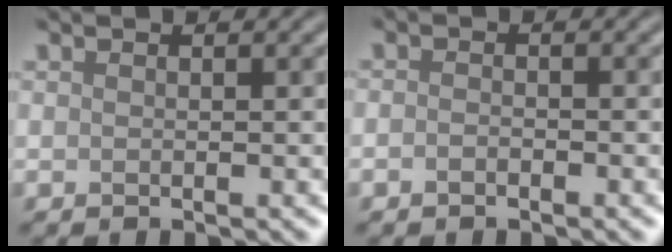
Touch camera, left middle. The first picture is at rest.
{"total": 0.9, "force": [-0.6, 0.5, 0.5], "torque": [-0.009, -0.001, -0.013]}